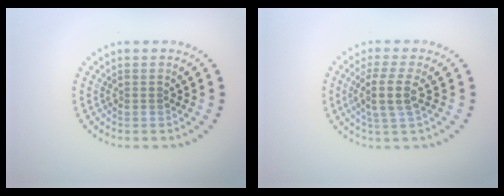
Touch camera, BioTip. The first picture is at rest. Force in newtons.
{"total": 2.9, "press": 2.3, "slide": 1.7}